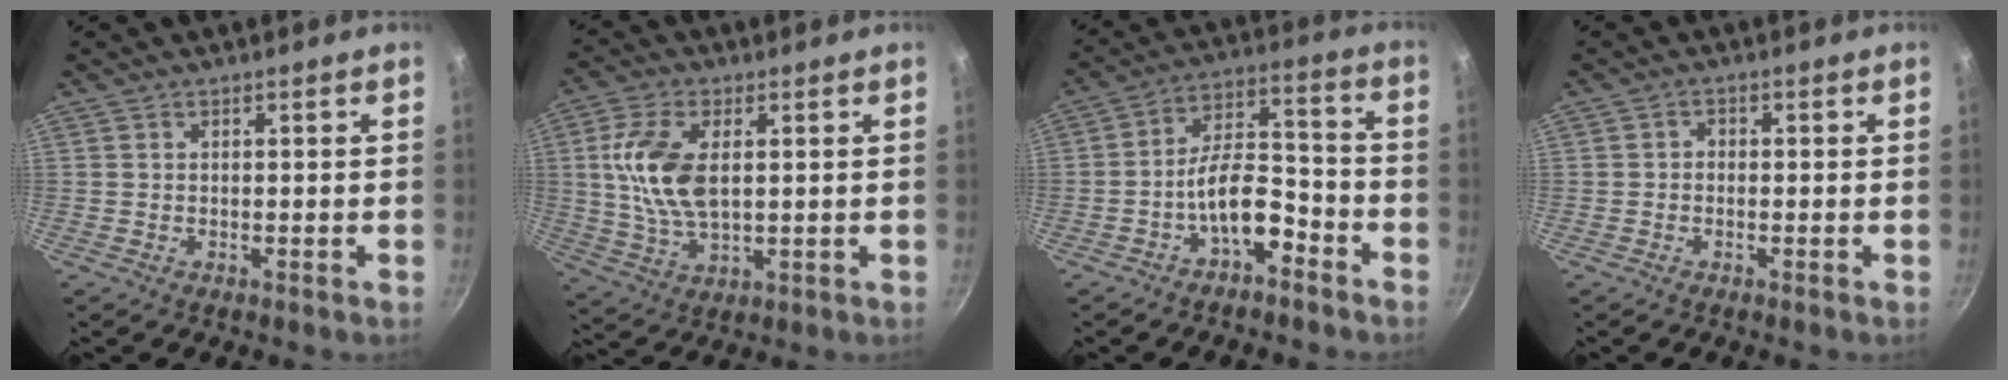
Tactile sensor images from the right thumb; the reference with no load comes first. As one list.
[{"total": 11.9, "force": [1.9, 6.4, 9.8], "torque": [-0.191, -0.004, 0.037]}, {"total": 10.0, "force": [-5.3, 4.8, 7.1], "torque": [-0.096, 0.065, -0.089]}, {"total": 1.3, "force": [-0.5, 1.0, 0.6], "torque": [-0.008, 0.007, -0.011]}]